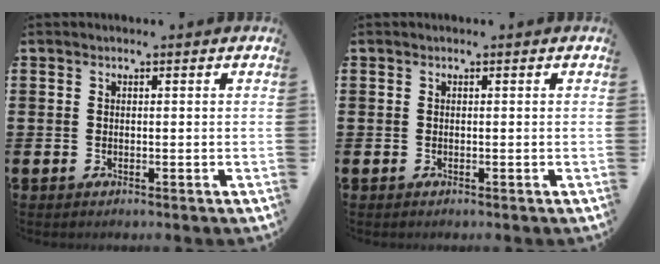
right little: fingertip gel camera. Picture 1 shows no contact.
{"total": 0.0}